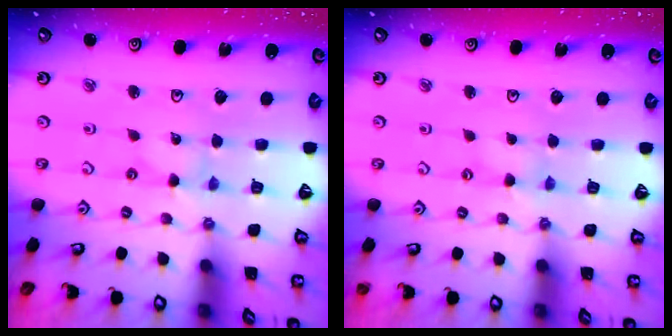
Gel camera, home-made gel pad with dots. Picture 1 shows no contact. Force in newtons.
{"total": 0.0}